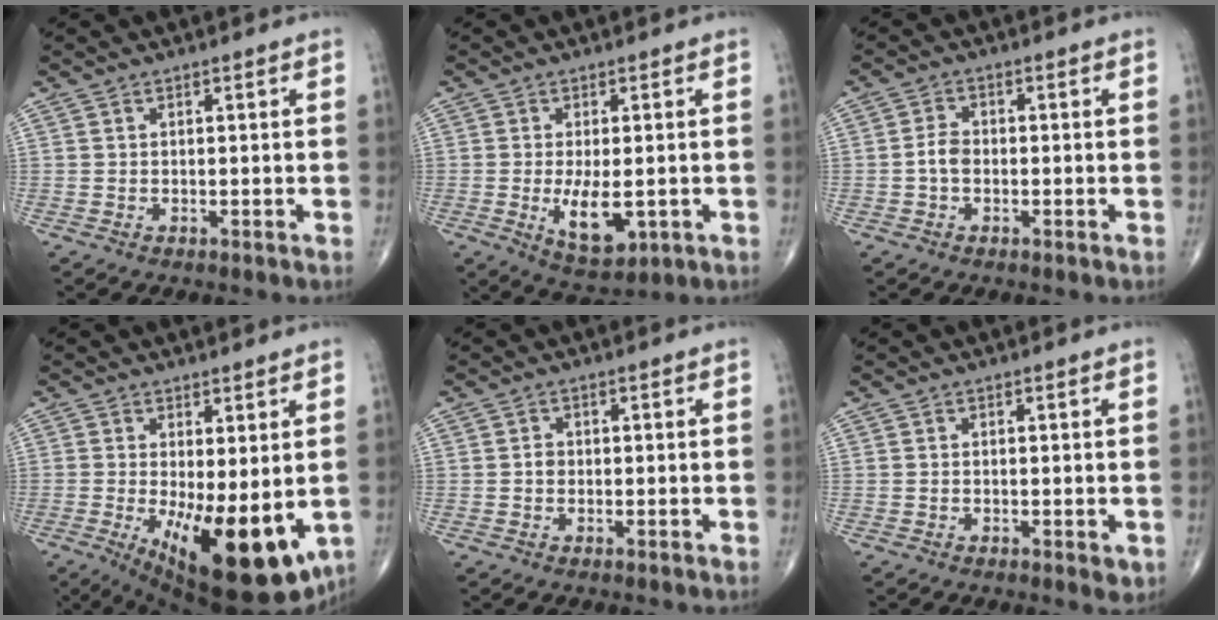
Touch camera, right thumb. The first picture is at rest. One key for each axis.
{"total": 7.9, "fx": -1.5, "fy": 3.6, "fz": 6.9, "tx": -0.105, "ty": -0.017, "tz": -0.014}
{"total": 2.9, "fx": -0.7, "fy": 2.0, "fz": 2.0, "tx": -0.034, "ty": 0.011, "tz": -0.020}
{"total": 17.2, "fx": -4.0, "fy": 6.5, "fz": 15.5, "tx": -0.202, "ty": -0.033, "tz": -0.035}
{"total": 1.2, "fx": -0.2, "fy": 1.0, "fz": 0.6, "tx": -0.003, "ty": 0.004, "tz": -0.007}
{"total": 1.9, "fx": -0.4, "fy": 0.8, "fz": 1.7, "tx": -0.020, "ty": -0.007, "tz": -0.005}